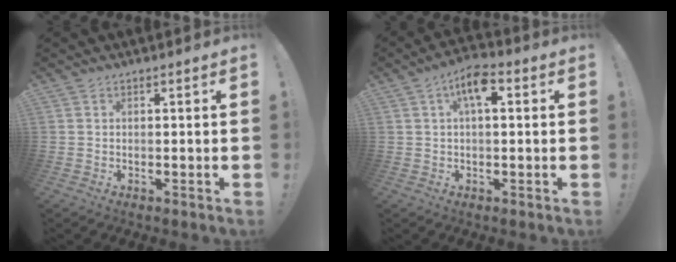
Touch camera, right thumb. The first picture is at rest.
{"total": 7.5, "force": [2.1, 3.4, 6.4], "torque": [-0.096, 0.003, 0.033]}